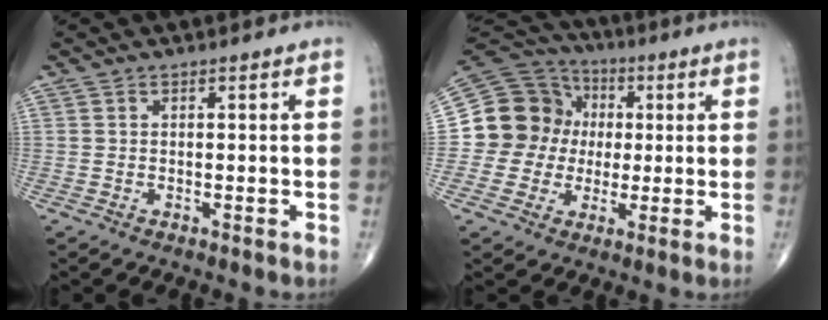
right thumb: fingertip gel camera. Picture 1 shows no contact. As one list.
[{"total": 14.2, "force": [0.4, 13.5, 4.4], "torque": [-0.051, 0.036, 0.006]}]